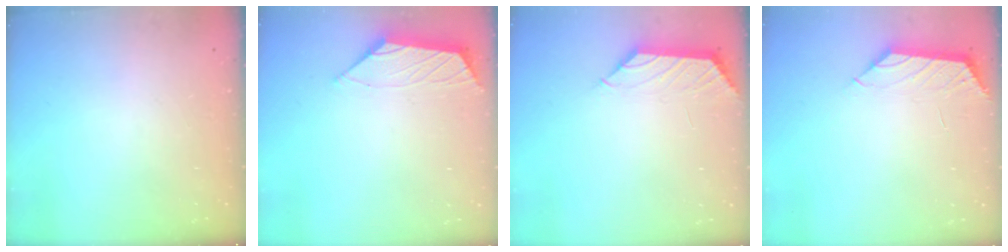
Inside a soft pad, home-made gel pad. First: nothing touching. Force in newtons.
{"total": 1.1, "press": 0.9, "slide": 0.5}
{"total": 1.5, "press": 1.3, "slide": 0.6}
{"total": 1.0, "press": 0.9, "slide": 0.4}